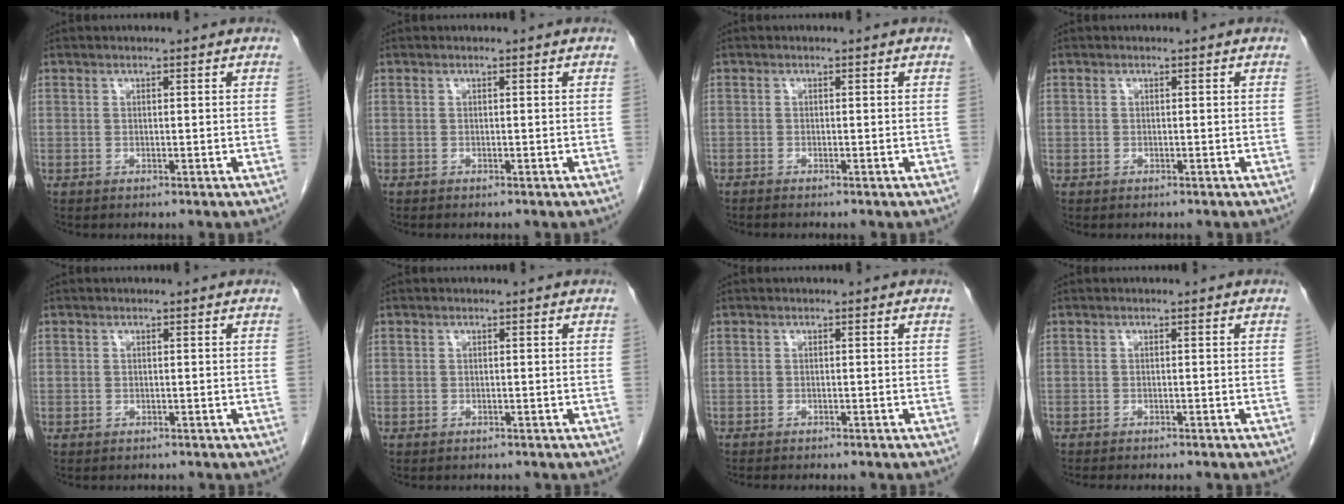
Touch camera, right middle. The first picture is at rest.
{"total": 0.9, "force": [-0.7, 0.2, 0.4], "torque": [-0.007, -0.002, -0.006]}
{"total": 1.5, "force": [-1.3, -0.1, 0.7], "torque": [-0.008, 0.000, -0.018]}
{"total": 0.7, "force": [-0.4, 0.6, -0.1], "torque": [-0.001, 0.007, -0.008]}
{"total": 2.3, "force": [-2.0, 1.2, 0.1], "torque": [-0.005, 0.001, -0.031]}
{"total": 2.6, "force": [-2.3, 1.2, 0.2], "torque": [-0.005, 0.001, -0.034]}
{"total": 7.3, "force": [-6.6, 1.1, 3.1], "torque": [-0.027, -0.009, -0.077]}
{"total": 8.6, "force": [-7.7, 1.4, 3.6], "torque": [-0.035, -0.011, -0.090]}